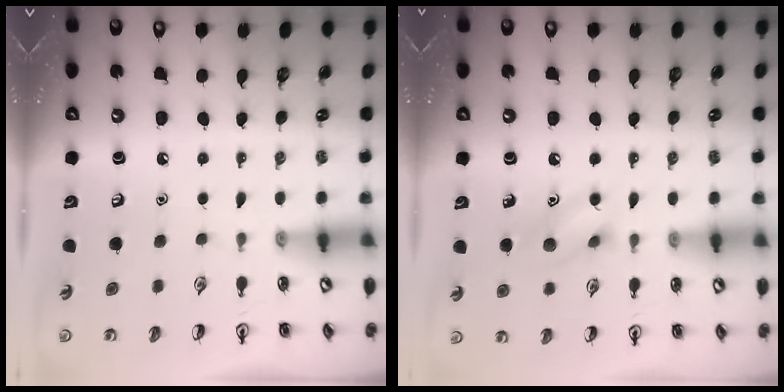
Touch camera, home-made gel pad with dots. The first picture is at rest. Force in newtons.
{"total": 8.5, "press": 8.4, "slide": 1.4}